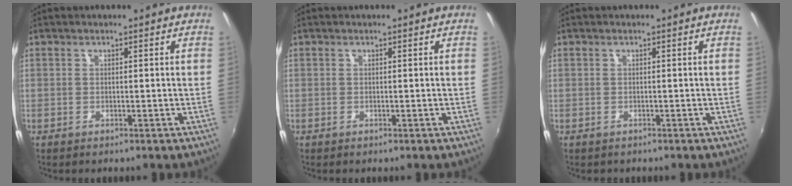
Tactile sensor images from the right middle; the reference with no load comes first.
{"total": 0.0}
{"total": 0.5, "force": [-0.3, 0.4, 0.0], "torque": [0.000, -0.002, -0.004]}